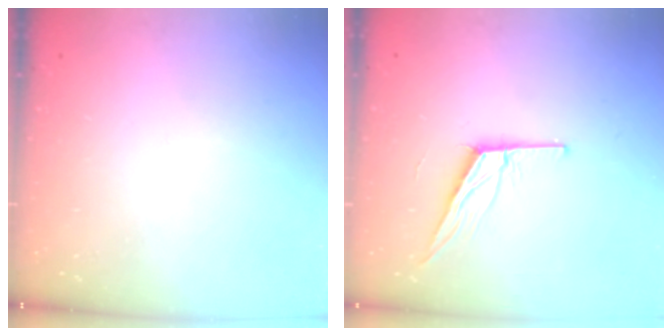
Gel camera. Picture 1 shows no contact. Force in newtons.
{"total": 10.8, "press": 10.4, "slide": 2.7}